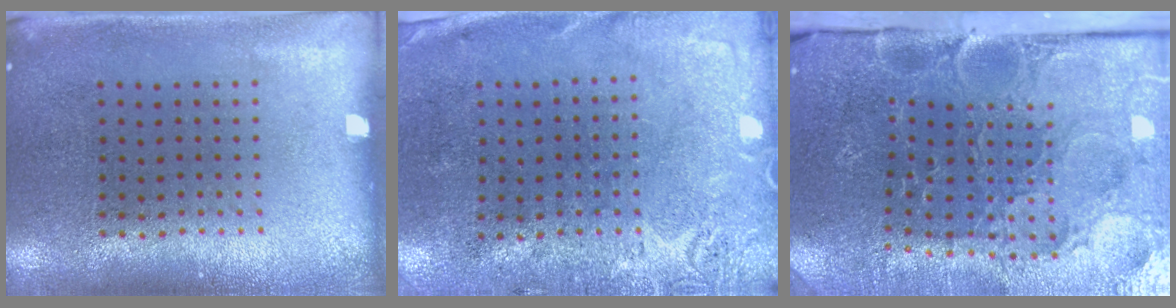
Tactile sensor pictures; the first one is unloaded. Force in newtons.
{"total": 2.7, "press": 2.2, "slide": 1.6}
{"total": 4.0, "press": 3.7, "slide": 1.4}